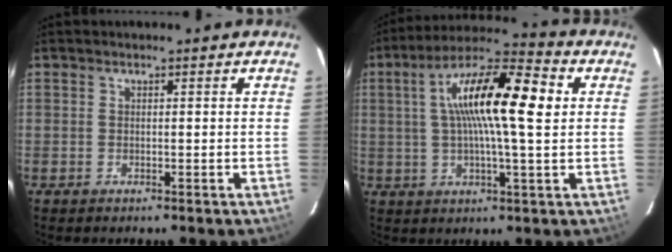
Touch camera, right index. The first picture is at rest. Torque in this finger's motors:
{"motor_torque": [1.34, 0.80, 1.05, 0.21]}